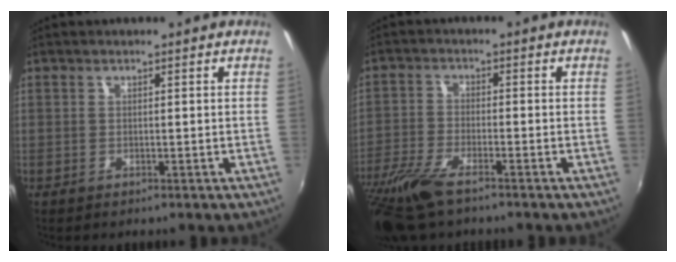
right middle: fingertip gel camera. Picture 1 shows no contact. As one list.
[{"total": 11.5, "force": [-8.5, 2.9, 7.1], "torque": [-0.170, -0.037, -0.169]}]